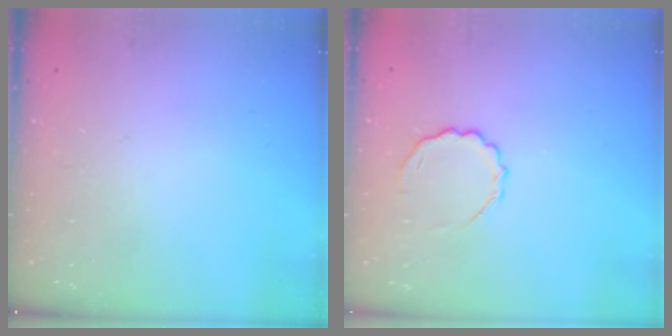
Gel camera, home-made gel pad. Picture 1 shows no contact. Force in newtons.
{"total": 5.7, "press": 5.6, "slide": 1.4}